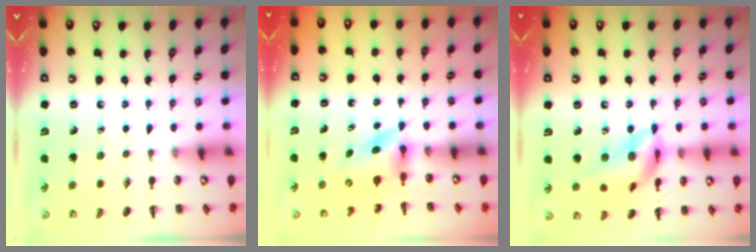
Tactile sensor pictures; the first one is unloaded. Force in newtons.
{"total": 3.2, "press": 3.0, "slide": 1.1}
{"total": 15.0, "press": 14.7, "slide": 3.0}